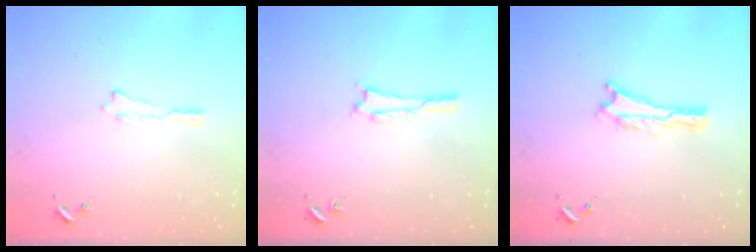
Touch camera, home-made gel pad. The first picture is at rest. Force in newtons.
{"total": 1.1, "press": 1.1, "slide": 0.1}
{"total": 0.0}